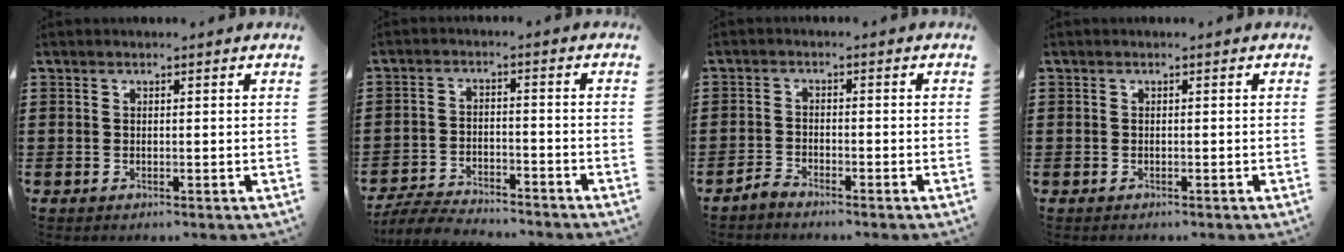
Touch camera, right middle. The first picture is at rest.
{"total": 5.2, "force": [-5.1, 0.4, 1.0], "torque": [-0.028, 0.001, -0.104]}
{"total": 2.2, "force": [-2.2, 0.0, 0.3], "torque": [-0.019, -0.001, -0.047]}
{"total": 0.5, "force": [-0.4, 0.2, 0.0], "torque": [0.000, 0.000, -0.009]}